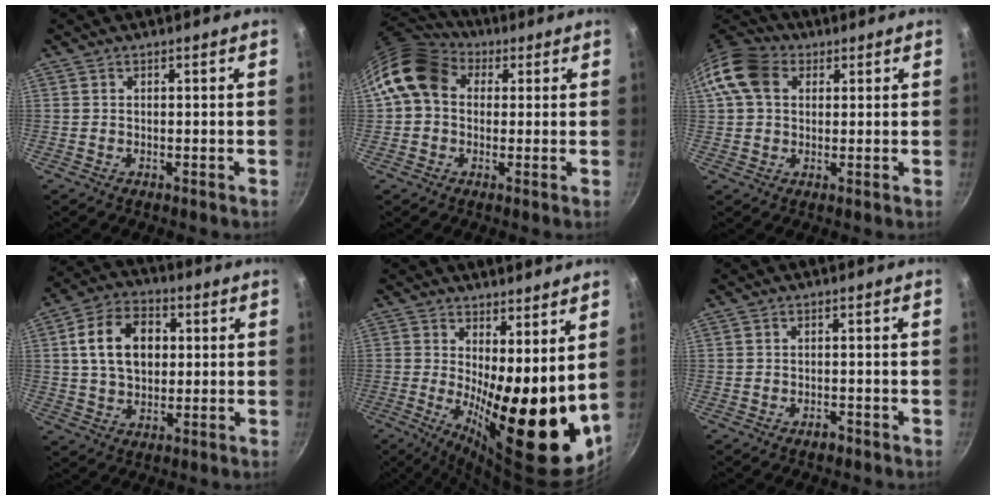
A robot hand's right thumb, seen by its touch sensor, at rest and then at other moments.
{"total": 12.3, "force": [2.5, 9.7, 7.0], "torque": [-0.110, 0.024, 0.025]}
{"total": 10.4, "force": [2.8, 7.8, 6.2], "torque": [-0.099, 0.015, 0.035]}
{"total": 12.9, "force": [2.2, 9.1, 8.8], "torque": [-0.126, 0.013, 0.029]}
{"total": 19.0, "force": [1.7, 6.8, 17.7], "torque": [-0.228, -0.032, 0.038]}
{"total": 1.6, "force": [-1.1, 0.8, 0.8], "torque": [-0.010, 0.011, -0.014]}